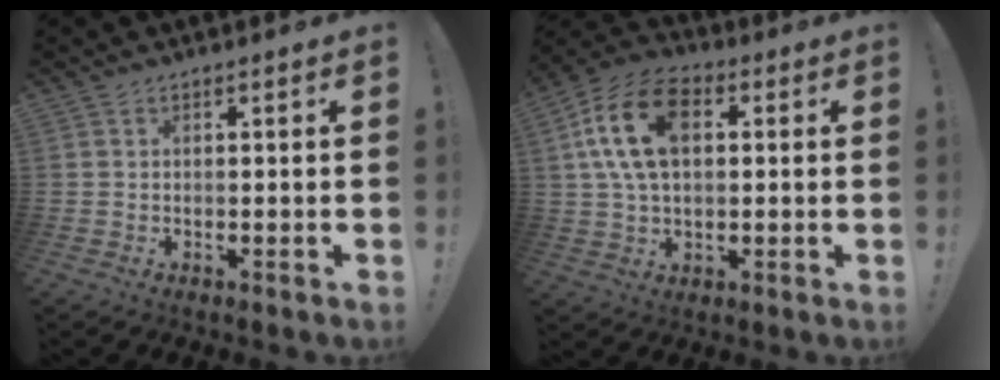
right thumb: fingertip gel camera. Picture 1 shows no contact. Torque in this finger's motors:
{"motor_torque": [1.23, 2.55, 0.36, 0.15, 0.11]}